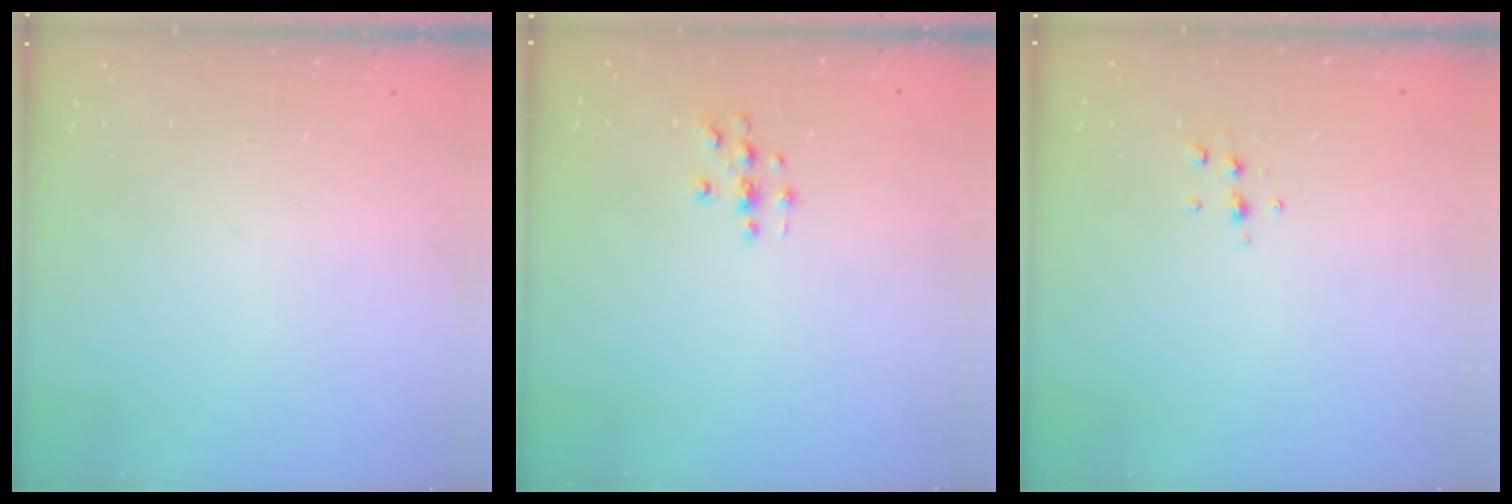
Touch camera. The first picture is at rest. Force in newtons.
{"total": 3.4, "press": 3.4, "slide": 0.2}
{"total": 4.7, "press": 4.4, "slide": 1.6}